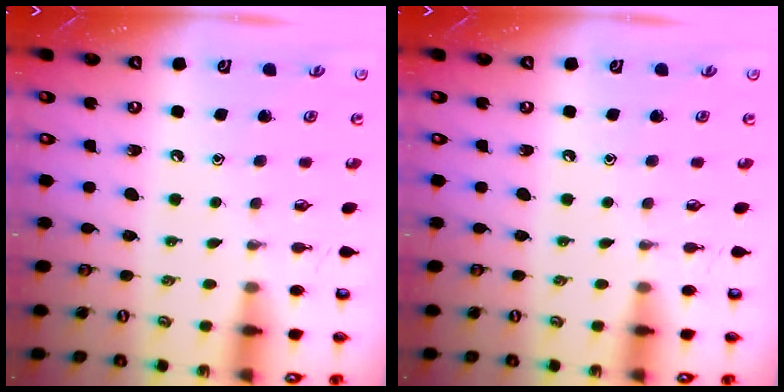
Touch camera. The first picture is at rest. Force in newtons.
{"total": 0.0}